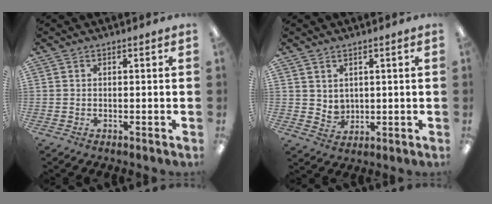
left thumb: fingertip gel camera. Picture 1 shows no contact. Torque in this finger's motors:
{"motor_torque": [-0.02, 0.01, -0.11, 0.03, 0.00]}